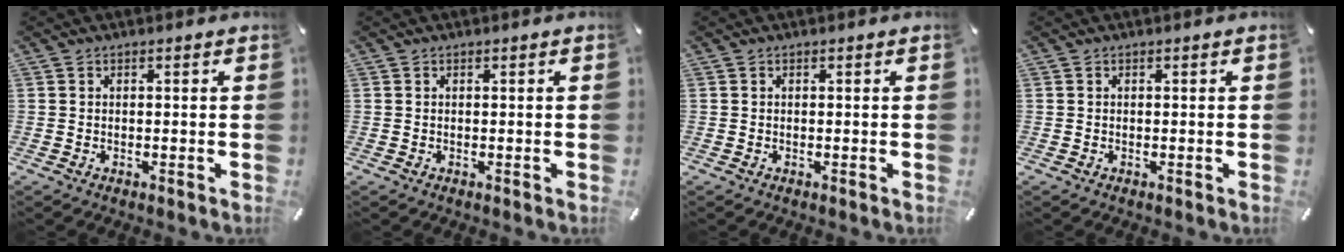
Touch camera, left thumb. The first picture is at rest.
{"total": 0.0}
{"total": 0.0}
{"total": 0.0}